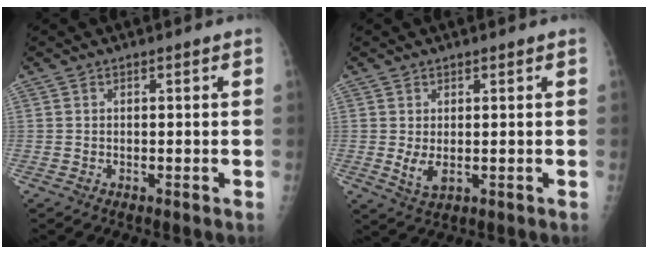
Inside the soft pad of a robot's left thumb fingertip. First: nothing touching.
{"total": 3.2, "force": [0.1, 1.8, 2.7], "torque": [-0.046, -0.010, 0.011]}